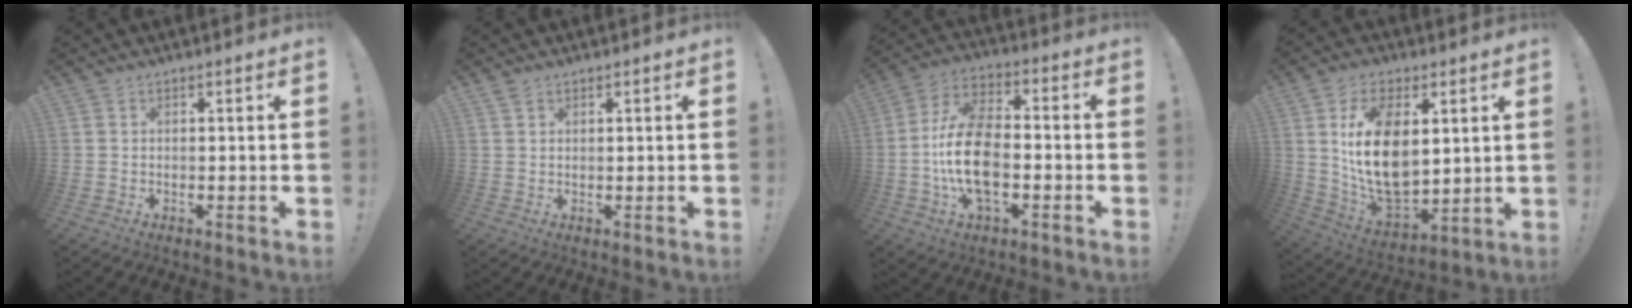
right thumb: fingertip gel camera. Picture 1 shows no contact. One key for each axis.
{"total": 1.3, "fx": 0.9, "fy": 0.6, "fz": 0.5, "tx": -0.005, "ty": -0.002, "tz": 0.017}
{"total": 16.3, "fx": -3.9, "fy": 9.0, "fz": 13.1, "tx": -0.259, "ty": 0.021, "tz": -0.064}
{"total": 18.7, "fx": 4.6, "fy": 11.4, "fz": 14.1, "tx": -0.264, "ty": -0.032, "tz": 0.082}